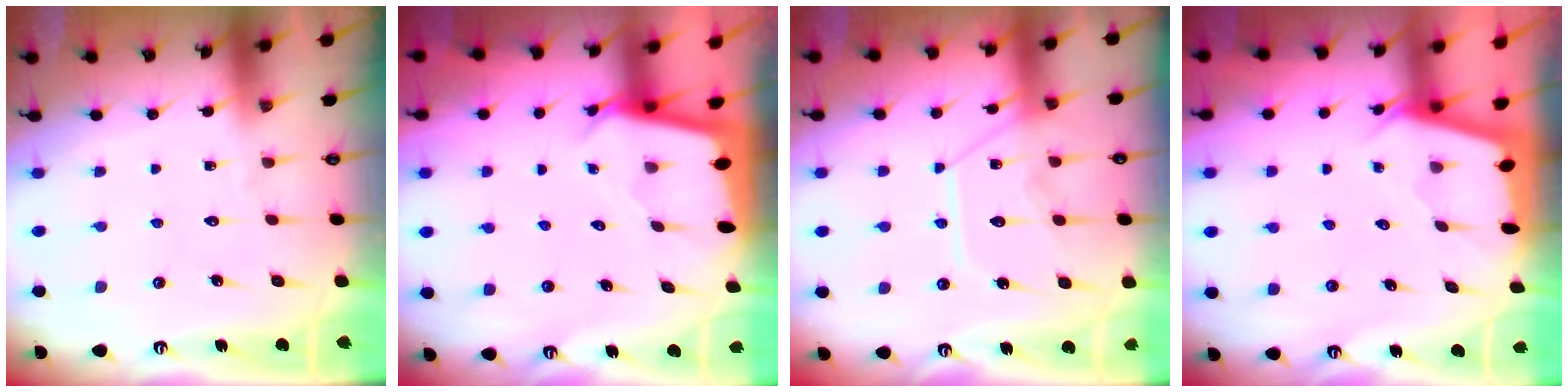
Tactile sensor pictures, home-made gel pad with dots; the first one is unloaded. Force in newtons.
{"total": 2.4, "press": 2.4, "slide": 0.1}
{"total": 13.4, "press": 13.4, "slide": 1.3}
{"total": 2.2, "press": 2.2, "slide": 0.3}